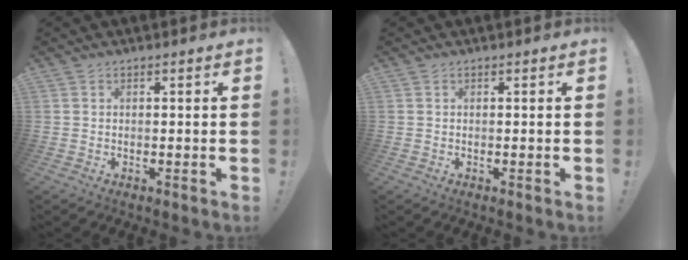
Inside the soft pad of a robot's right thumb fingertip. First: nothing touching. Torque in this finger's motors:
{"motor_torque": [-0.05, -0.06, 0.08, 0.00, 0.07]}